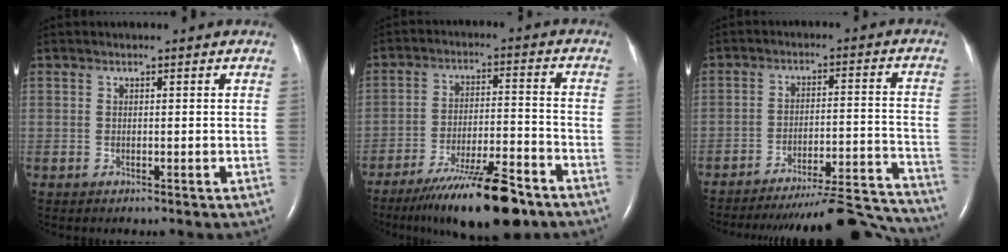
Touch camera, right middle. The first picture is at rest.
{"total": 14.4, "force": [-10.6, 2.2, 9.4], "torque": [-0.141, -0.016, -0.172]}
{"total": 20.9, "force": [-20.4, 0.8, 4.6], "torque": [-0.033, 0.005, -0.273]}